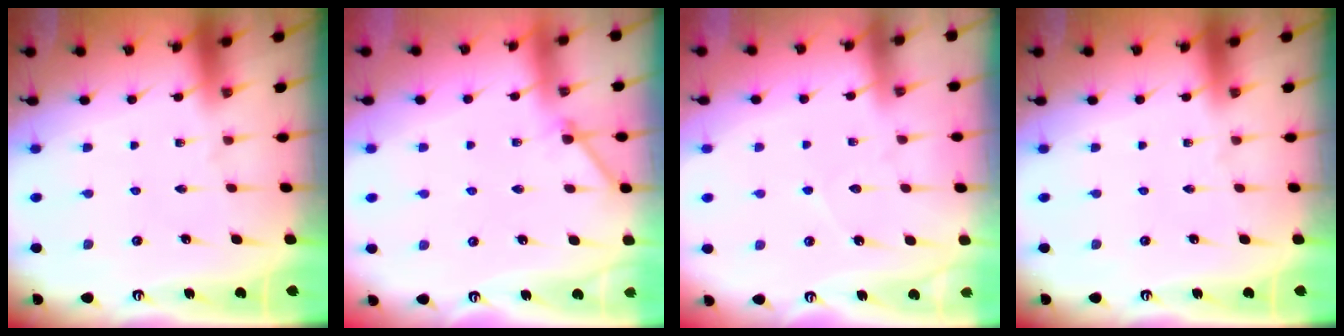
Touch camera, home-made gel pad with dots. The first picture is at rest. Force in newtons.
{"total": 3.1, "press": 3.1, "slide": 0.4}
{"total": 4.0, "press": 4.0, "slide": 0.4}
{"total": 0.0}